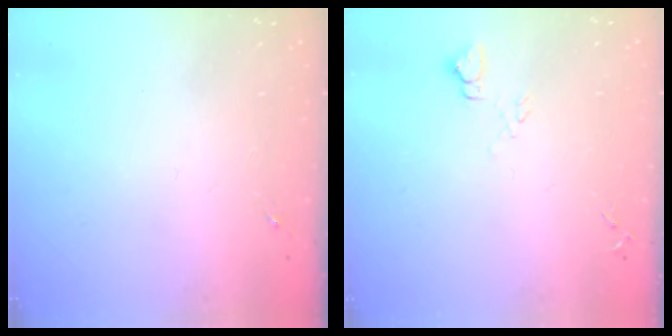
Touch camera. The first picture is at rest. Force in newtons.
{"total": 4.6, "press": 4.6, "slide": 0.5}